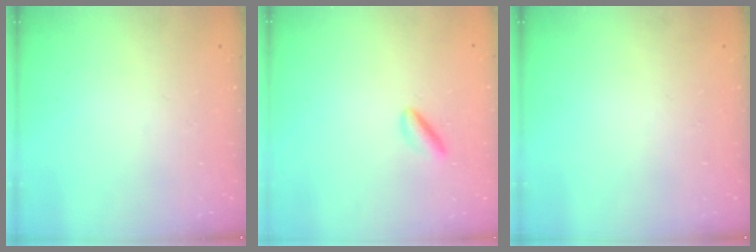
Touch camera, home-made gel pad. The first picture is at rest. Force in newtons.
{"total": 2.9, "press": 2.9, "slide": 0.6}
{"total": 0.0}